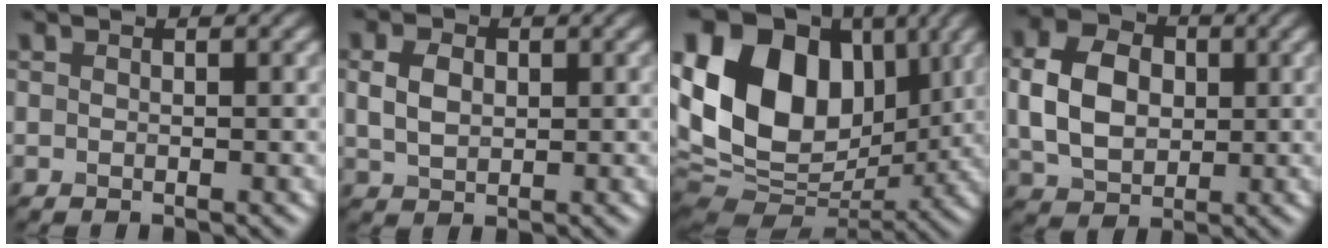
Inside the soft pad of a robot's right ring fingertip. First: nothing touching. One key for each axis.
{"total": 3.0, "fx": 0.6, "fy": 2.2, "fz": 2.0, "tx": -0.047, "ty": 0.004, "tz": 0.012}
{"total": 18.7, "fx": 3.9, "fy": 13.4, "fz": 12.3, "tx": -0.228, "ty": 0.037, "tz": 0.074}
{"total": 6.9, "fx": 0.6, "fy": 5.2, "fz": 4.5, "tx": -0.100, "ty": 0.006, "tz": 0.007}